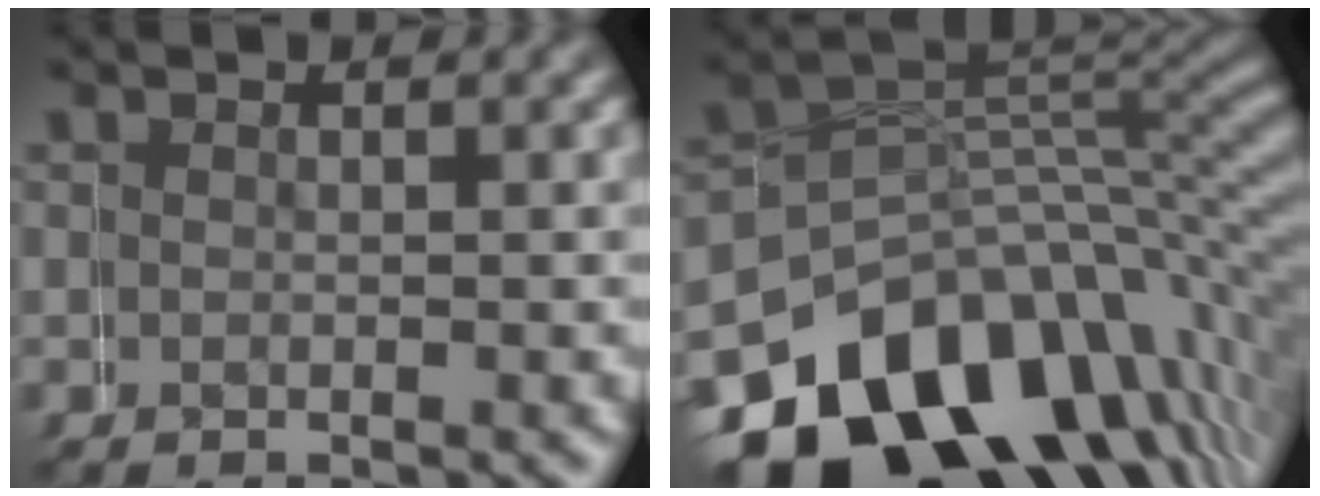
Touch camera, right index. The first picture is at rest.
{"total": 17.1, "force": [-8.1, 11.5, 9.8], "torque": [-0.144, -0.040, -0.112]}